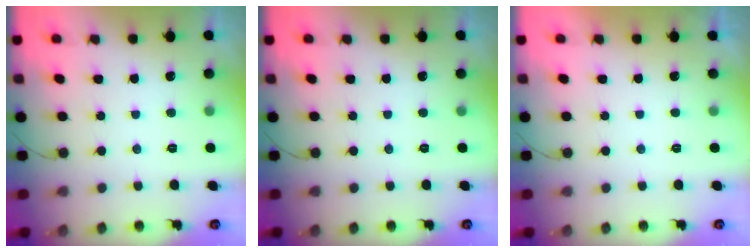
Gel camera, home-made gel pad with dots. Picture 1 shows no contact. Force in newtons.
{"total": 0.0}
{"total": 2.3, "press": 2.2, "slide": 0.4}